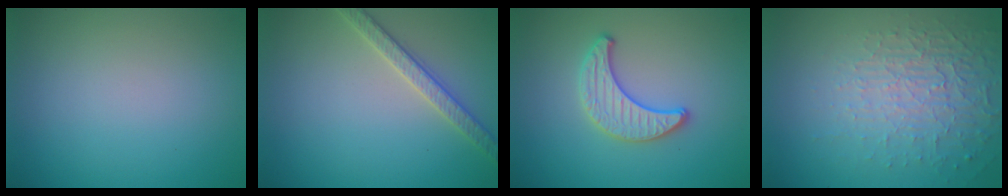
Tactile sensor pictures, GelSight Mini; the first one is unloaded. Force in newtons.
{"total": 2.7, "press": 2.7, "slide": 0.1}
{"total": 3.0, "press": 3.0, "slide": 0.5}
{"total": 5.5, "press": 3.2, "slide": 4.5}